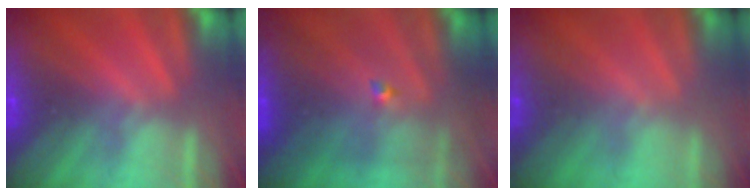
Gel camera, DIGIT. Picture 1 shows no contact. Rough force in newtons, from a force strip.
{"total": 4.4}
{"total": 1.6}